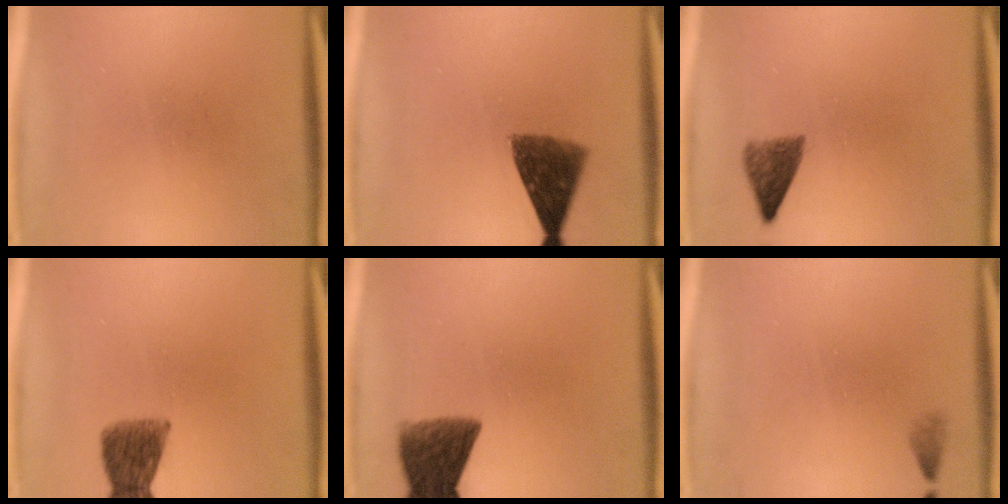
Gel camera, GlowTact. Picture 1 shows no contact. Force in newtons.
{"total": 8.0}
{"total": 3.7}
{"total": 6.7}
{"total": 8.9}
{"total": 0.8}